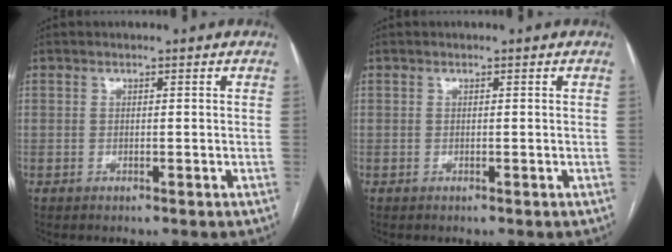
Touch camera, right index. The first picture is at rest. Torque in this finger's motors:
{"motor_torque": [0.48, 0.21, -0.03, 0.00]}